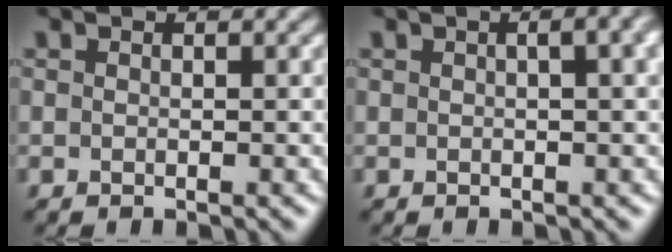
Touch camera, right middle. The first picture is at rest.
{"total": 6.7, "force": [2.3, 3.1, 5.4], "torque": [-0.024, 0.033, 0.003]}